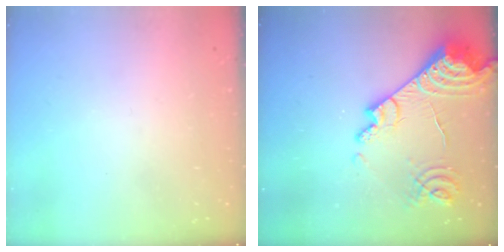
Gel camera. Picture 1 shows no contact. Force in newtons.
{"total": 23.4, "press": 23.2, "slide": 2.6}